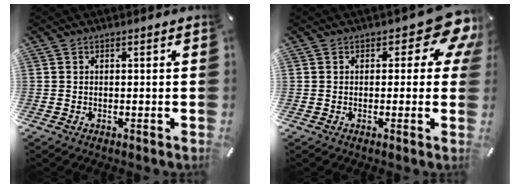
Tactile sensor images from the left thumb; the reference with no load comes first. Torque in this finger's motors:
{"motor_torque": [0.85, 0.41, 0.40, 0.06, 0.07]}